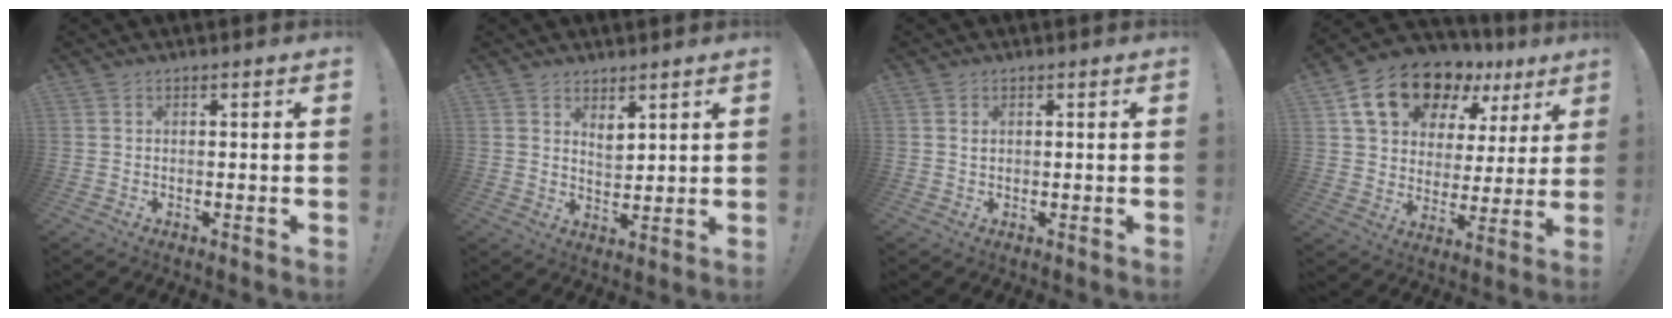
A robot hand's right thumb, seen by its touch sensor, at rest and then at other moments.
{"total": 4.8, "force": [3.3, 3.0, 1.8], "torque": [-0.028, -0.024, 0.061]}
{"total": 0.7, "force": [0.2, 0.7, 0.2], "torque": [0.003, -0.001, 0.003]}
{"total": 17.1, "force": [11.3, 9.7, 8.3], "torque": [-0.135, -0.067, 0.208]}